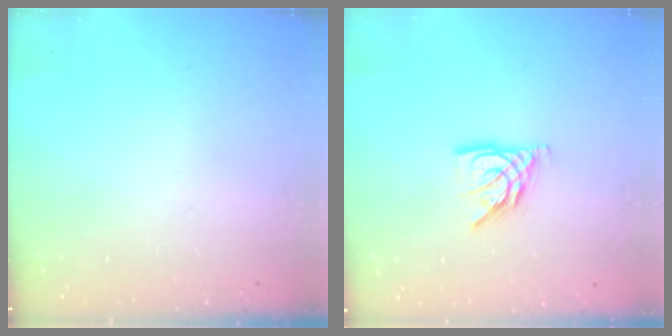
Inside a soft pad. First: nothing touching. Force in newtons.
{"total": 8.9, "press": 8.8, "slide": 1.3}